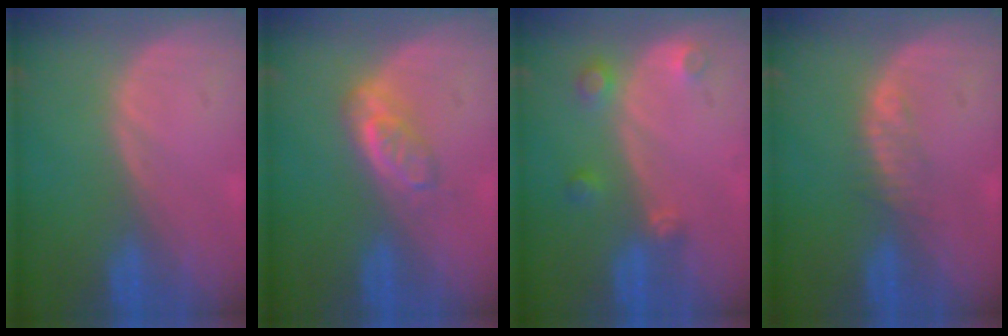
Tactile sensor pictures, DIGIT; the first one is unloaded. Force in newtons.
{"total": 3.9, "press": 3.8, "slide": 0.8}
{"total": 3.2, "press": 2.9, "slide": 1.4}
{"total": 1.8, "press": 1.8, "slide": 0.1}